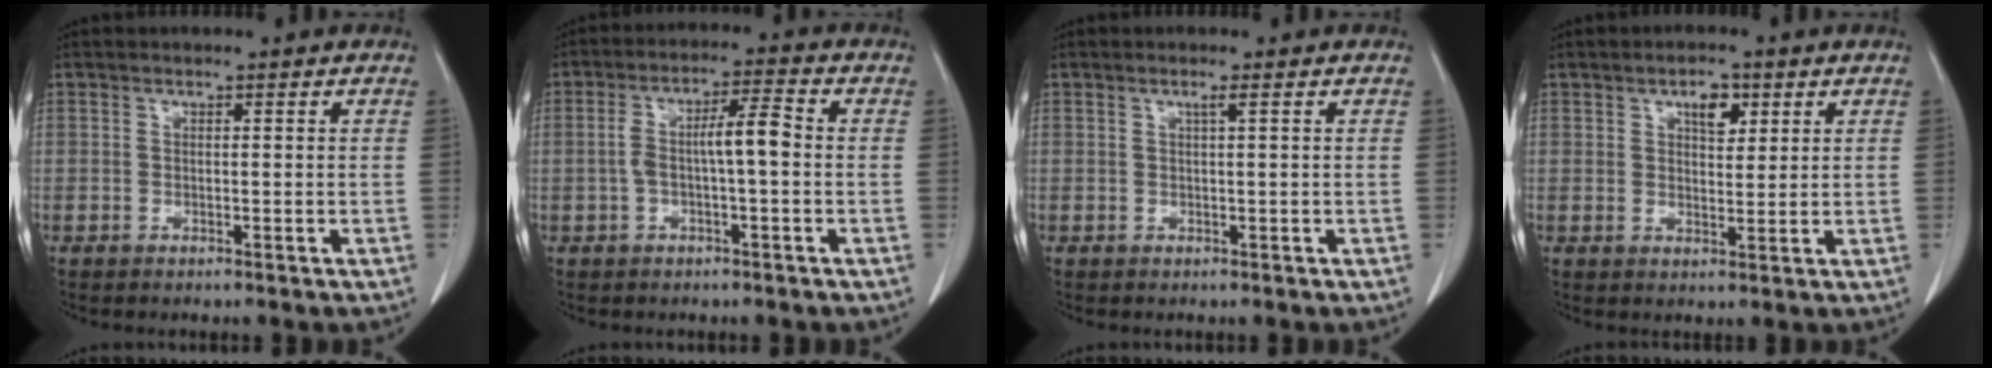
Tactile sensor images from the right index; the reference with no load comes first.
{"total": 6.3, "force": [-0.4, 1.1, 6.2], "torque": [-0.118, 0.023, -0.007]}
{"total": 0.8, "force": [0.3, -0.2, 0.7], "torque": [-0.018, -0.001, 0.010]}
{"total": 3.8, "force": [1.9, 1.9, 2.7], "torque": [-0.042, 0.002, 0.031]}